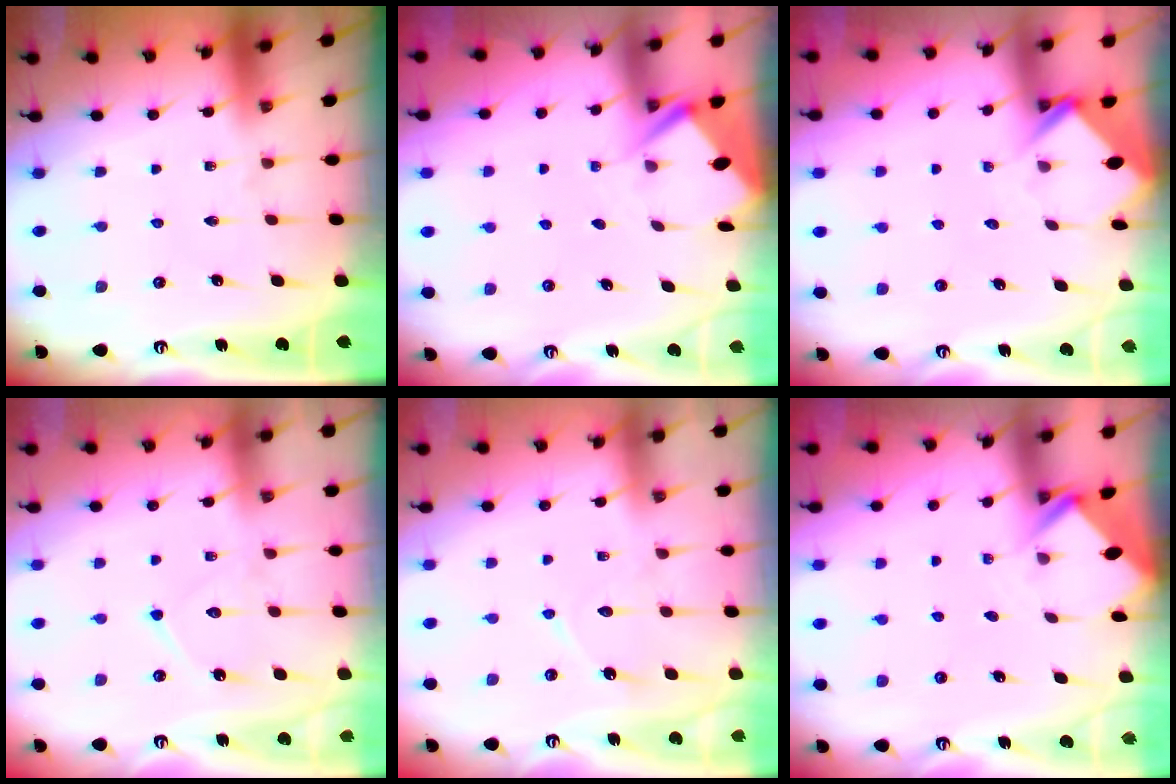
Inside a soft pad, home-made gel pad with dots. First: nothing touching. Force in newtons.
{"total": 2.9, "press": 2.8, "slide": 0.4}
{"total": 3.8, "press": 3.8, "slide": 0.2}
{"total": 9.6, "press": 9.6, "slide": 0.8}
{"total": 7.5, "press": 7.5, "slide": 0.6}
{"total": 2.8, "press": 2.8, "slide": 0.2}